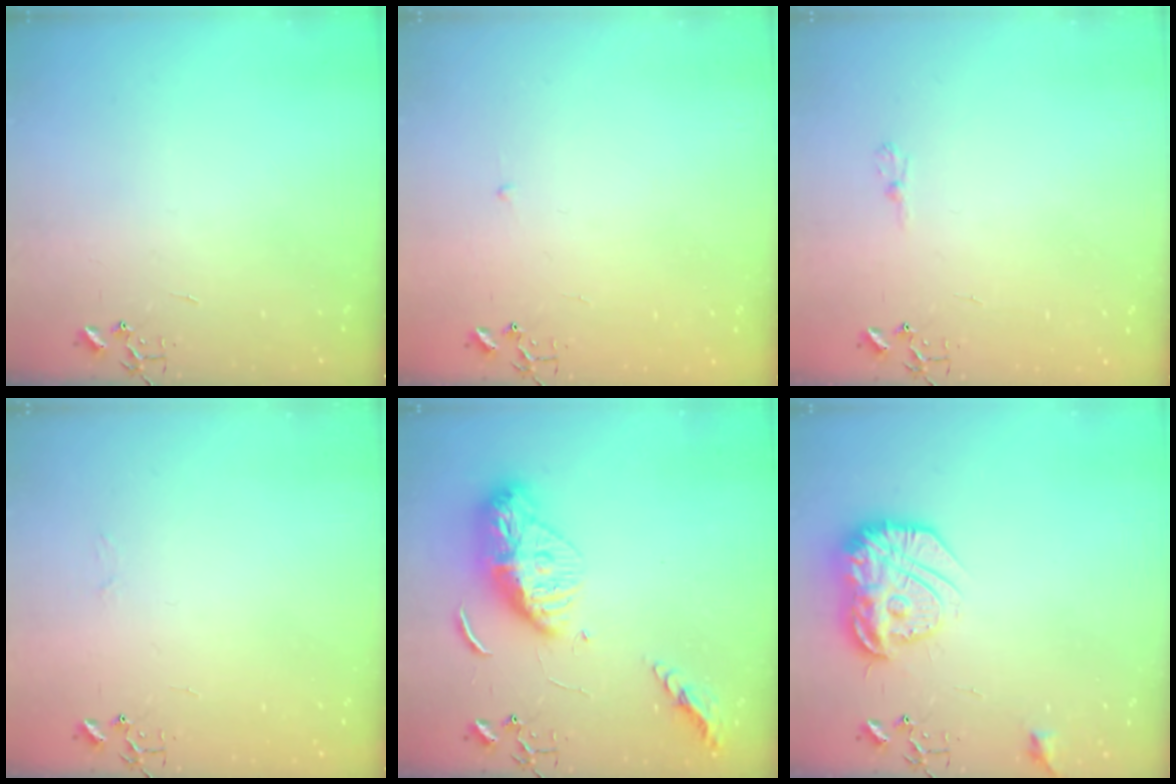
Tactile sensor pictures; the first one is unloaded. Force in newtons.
{"total": 2.3, "press": 2.3, "slide": 0.3}
{"total": 4.8, "press": 4.8, "slide": 0.5}
{"total": 3.0, "press": 3.0, "slide": 0.3}
{"total": 15.4, "press": 15.3, "slide": 1.2}
{"total": 17.6, "press": 17.6, "slide": 1.3}